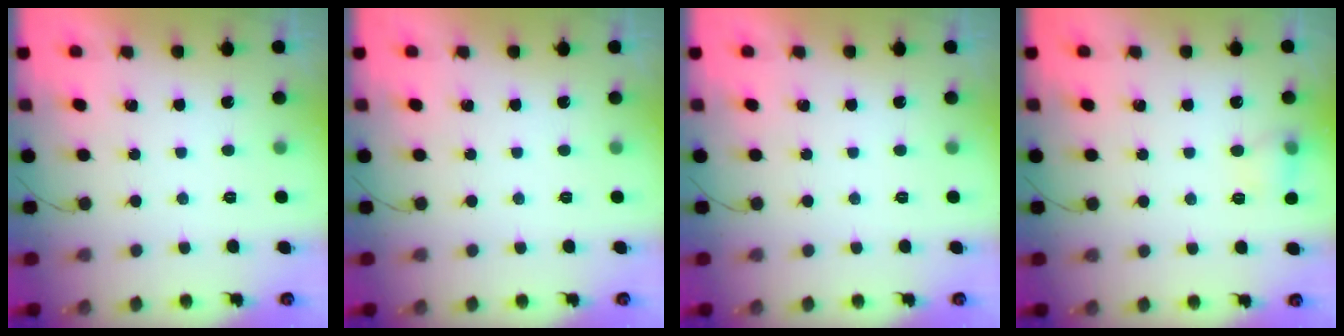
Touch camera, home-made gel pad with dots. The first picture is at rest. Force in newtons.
{"total": 0.0}
{"total": 0.0}
{"total": 6.2, "press": 5.9, "slide": 1.8}